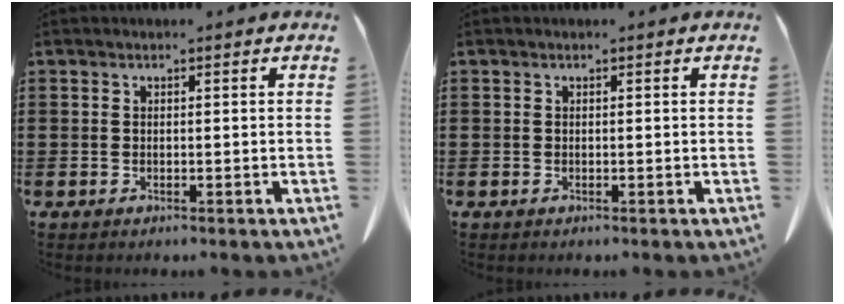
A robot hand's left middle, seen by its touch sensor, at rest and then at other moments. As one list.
[{"total": 0.0}]